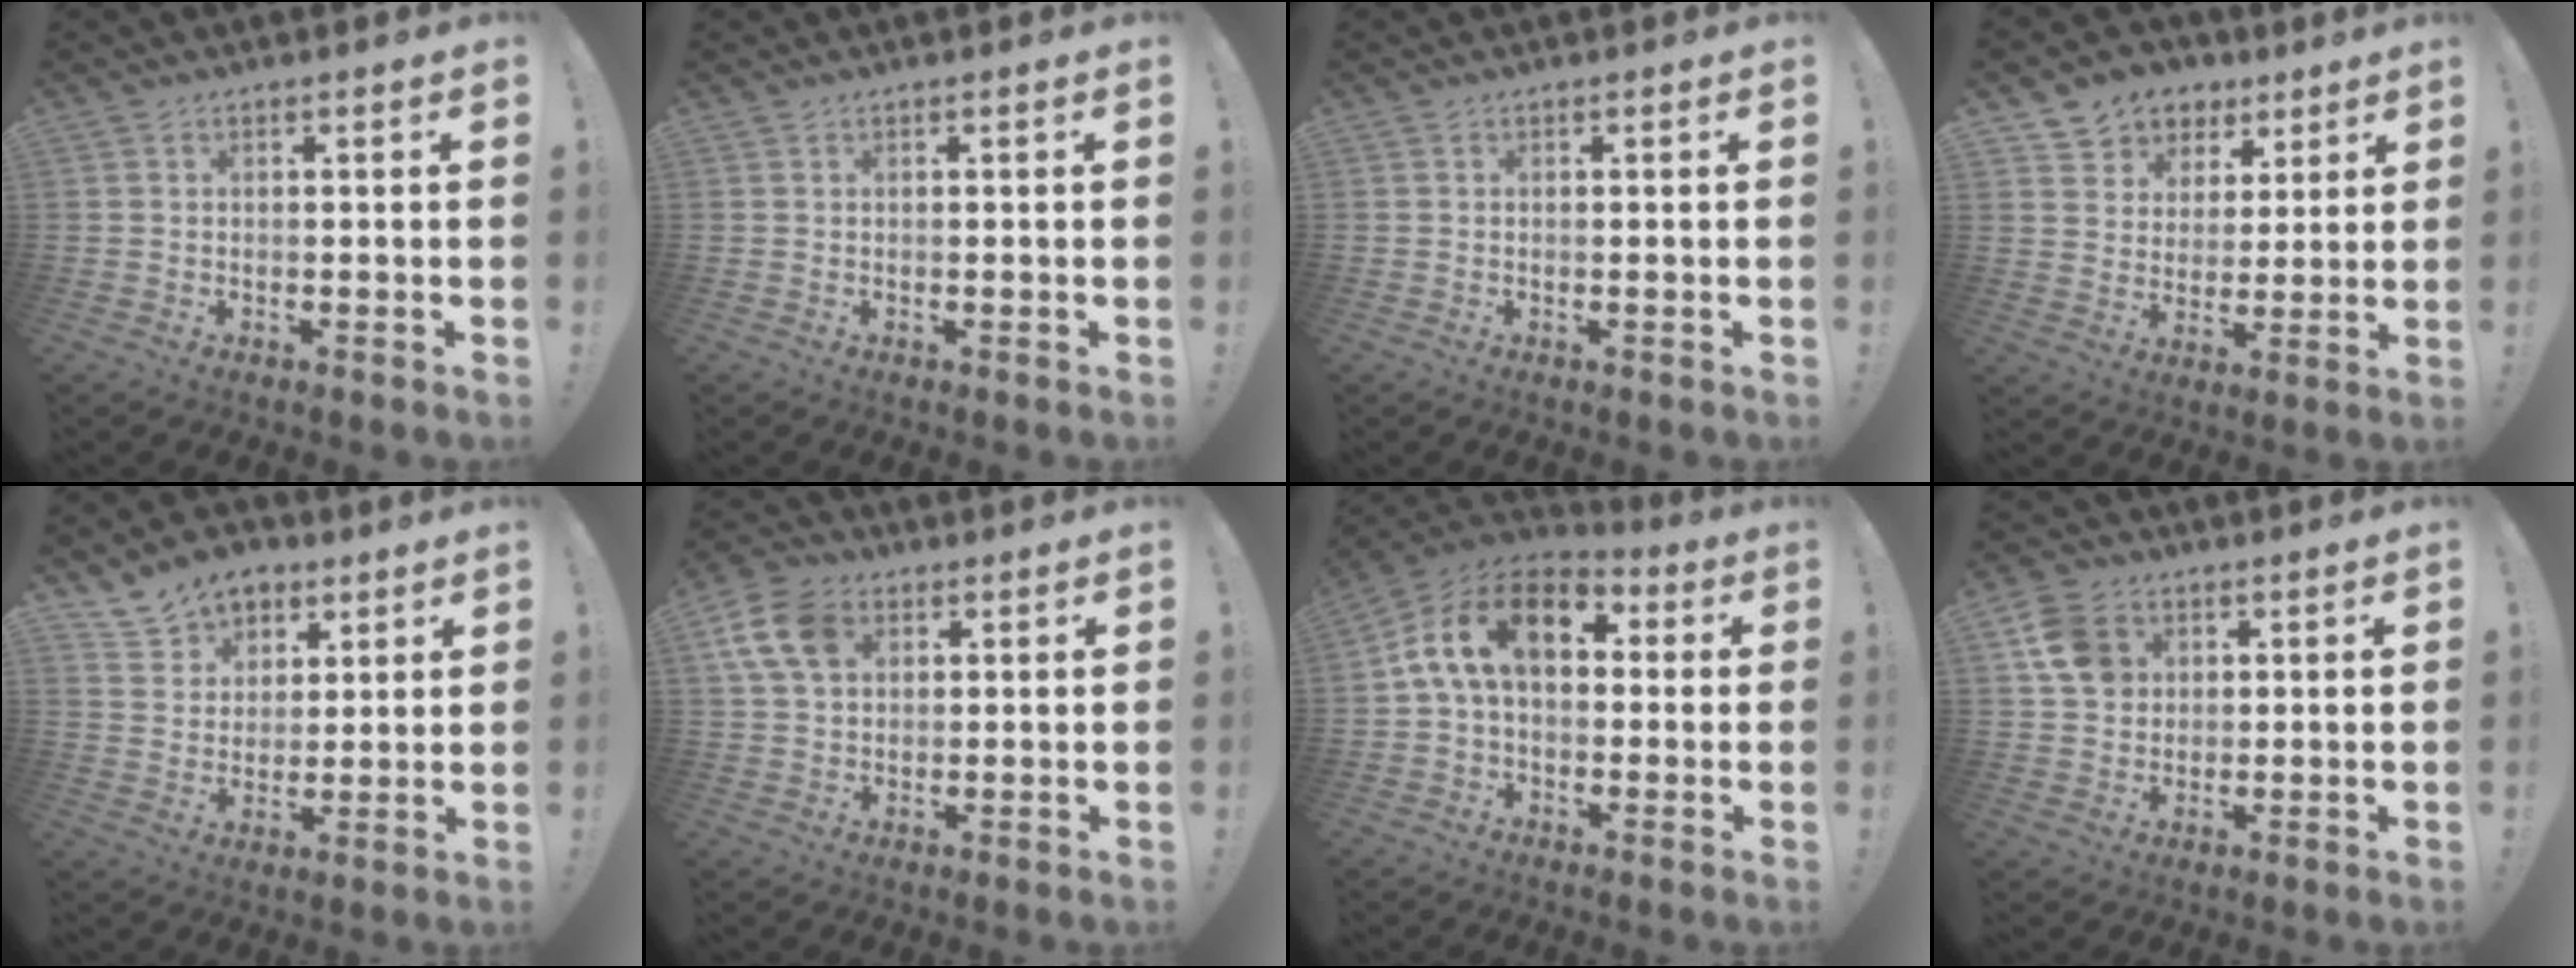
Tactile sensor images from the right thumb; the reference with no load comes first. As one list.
[{"total": 0.0}, {"total": 0.0}, {"total": 8.2, "force": [4.3, 7.0, 1.1], "torque": [-0.015, -0.036, 0.088]}, {"total": 11.2, "force": [7.0, 8.2, 3.0], "torque": [-0.048, -0.043, 0.139]}, {"total": 11.6, "force": [4.2, 8.1, 7.1], "torque": [-0.132, -0.003, 0.083]}, {"total": 16.3, "force": [4.2, 9.9, 12.2], "torque": [-0.203, 0.011, 0.074]}, {"total": 9.8, "force": [3.6, 8.1, 4.2], "torque": [-0.055, -0.006, 0.074]}]